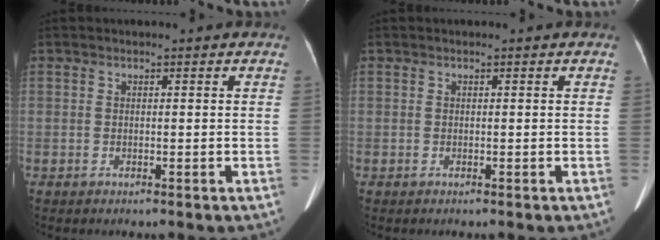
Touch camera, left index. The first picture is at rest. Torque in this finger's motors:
{"motor_torque": [0.10, 0.05, 0.04, 0.01]}